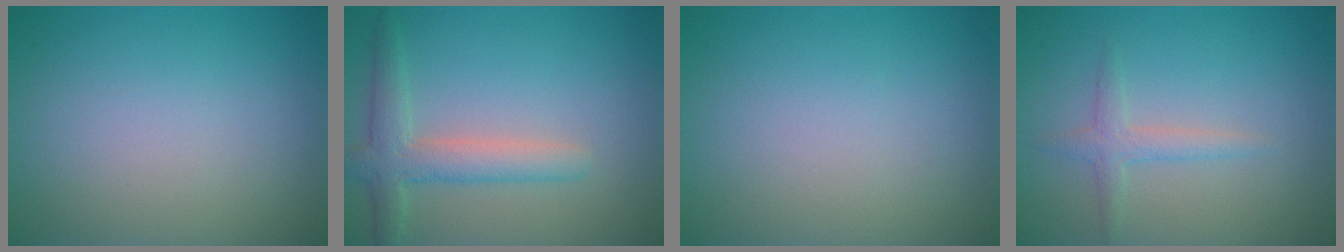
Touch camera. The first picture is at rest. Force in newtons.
{"total": 3.6, "press": 3.6, "slide": 0.3}
{"total": 0.0}
{"total": 1.7, "press": 1.7, "slide": 0.1}